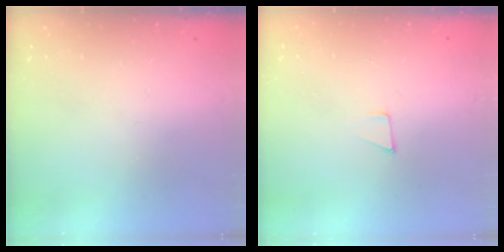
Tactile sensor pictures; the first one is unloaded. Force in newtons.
{"total": 5.0, "press": 4.2, "slide": 2.8}